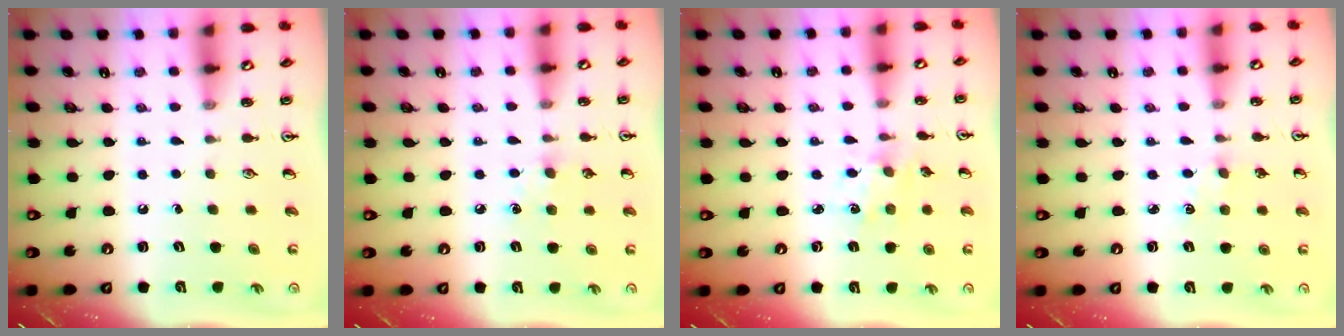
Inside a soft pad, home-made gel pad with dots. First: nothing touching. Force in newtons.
{"total": 6.5, "press": 6.4, "slide": 1.0}
{"total": 2.0, "press": 2.0, "slide": 0.5}
{"total": 2.2, "press": 2.2, "slide": 0.4}